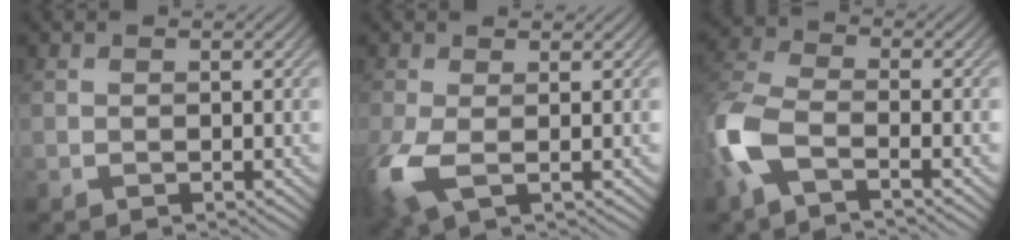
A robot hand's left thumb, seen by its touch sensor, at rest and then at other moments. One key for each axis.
{"total": 5.6, "fx": -0.9, "fy": 2.5, "fz": 4.9, "tx": -0.134, "ty": -0.012, "tz": -0.018}
{"total": 7.7, "fx": -3.4, "fy": 3.3, "fz": 6.1, "tx": -0.154, "ty": -0.007, "tz": -0.091}